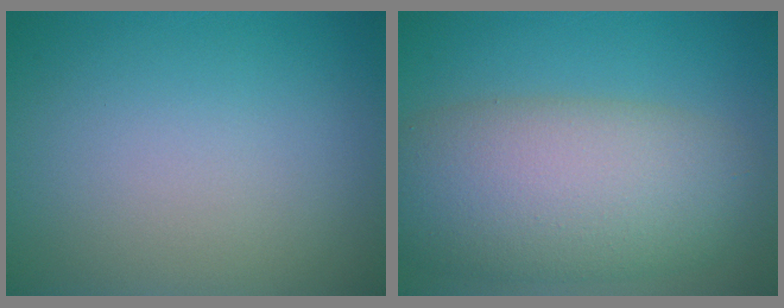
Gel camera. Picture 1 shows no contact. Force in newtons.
{"total": 10.0, "press": 10.0, "slide": 0.6}